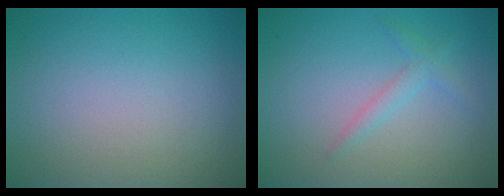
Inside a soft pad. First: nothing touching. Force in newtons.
{"total": 1.5, "press": 1.5, "slide": 0.1}